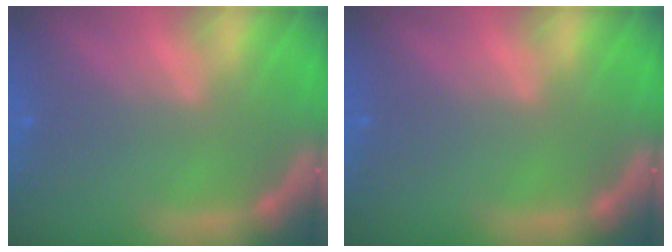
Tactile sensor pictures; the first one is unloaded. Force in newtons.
{"total": 0.0}